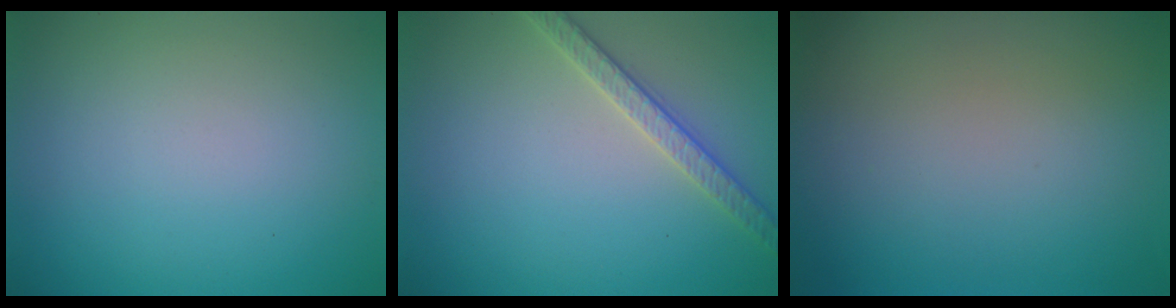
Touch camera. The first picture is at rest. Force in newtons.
{"total": 2.6, "press": 2.6, "slide": 0.5}
{"total": 0.0}